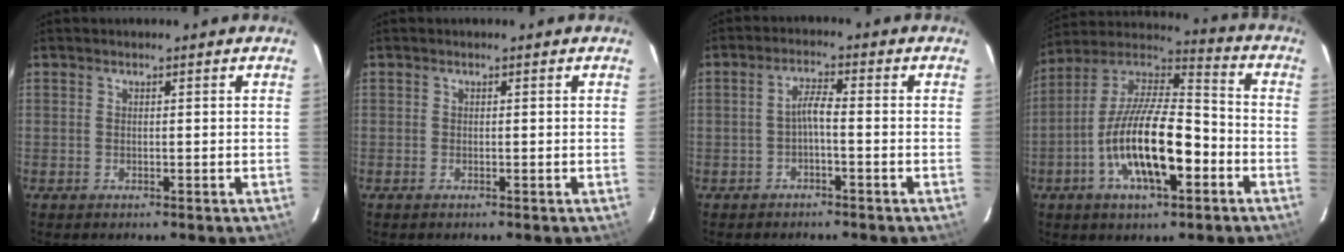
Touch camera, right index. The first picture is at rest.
{"total": 0.0}
{"total": 2.7, "force": [-1.2, 0.3, 2.4], "torque": [-0.052, 0.009, -0.023]}
{"total": 18.4, "force": [-6.3, 6.5, 16.1], "torque": [-0.302, -0.001, -0.117]}